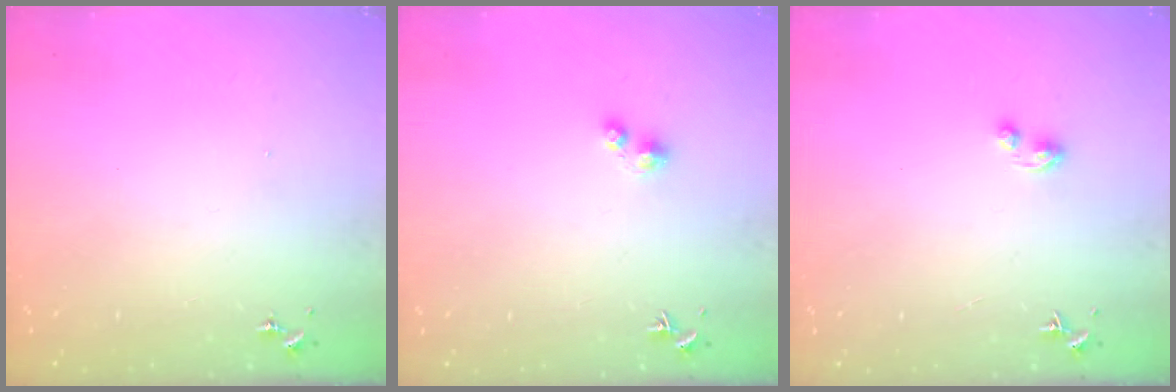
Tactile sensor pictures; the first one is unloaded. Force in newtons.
{"total": 2.4, "press": 2.3, "slide": 0.3}
{"total": 2.8, "press": 2.7, "slide": 0.4}